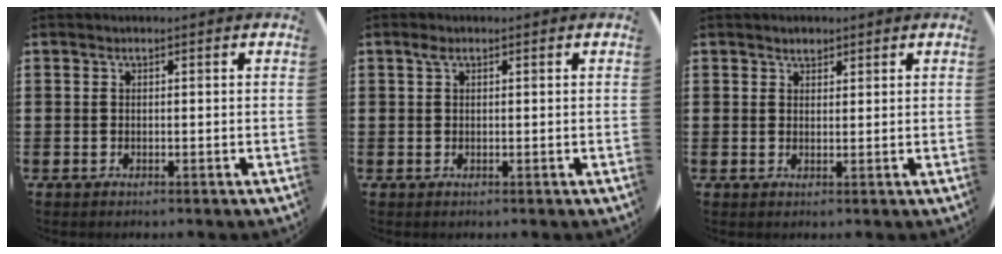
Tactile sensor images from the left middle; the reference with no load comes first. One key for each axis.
{"total": 1.0, "fx": 0.5, "fy": 0.6, "fz": 0.6, "tx": -0.007, "ty": 0.001, "tz": 0.007}
{"total": 1.5, "fx": 1.4, "fy": 0.6, "fz": 0.1, "tx": 0.006, "ty": -0.001, "tz": 0.025}